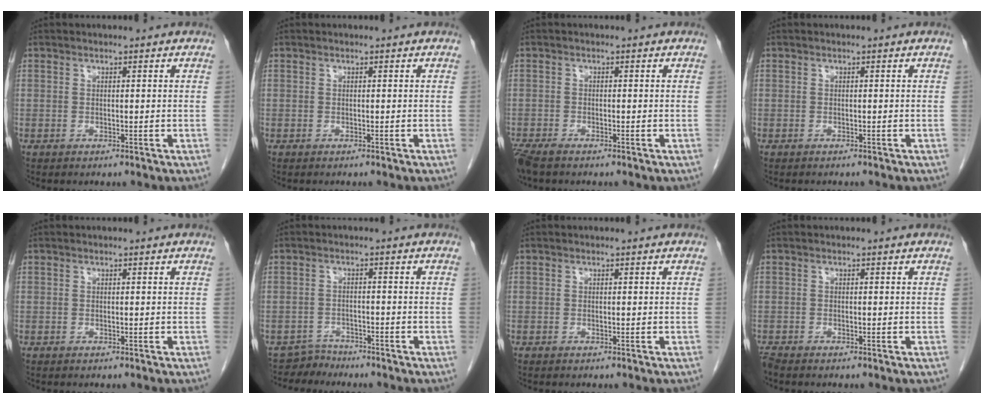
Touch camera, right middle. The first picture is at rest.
{"total": 0.9, "force": [-0.8, 0.2, 0.4], "torque": [-0.007, -0.001, -0.009]}
{"total": 3.4, "force": [-2.8, 0.8, 1.8], "torque": [-0.039, -0.011, -0.049]}
{"total": 1.8, "force": [-1.6, 0.3, 0.7], "torque": [-0.012, -0.002, -0.017]}
{"total": 0.0}
{"total": 2.5, "force": [-2.2, 0.4, -1.1], "torque": [0.023, -0.005, -0.038]}
{"total": 0.0}
{"total": 0.9, "force": [-0.9, 0.0, 0.2], "torque": [-0.013, -0.006, -0.019]}